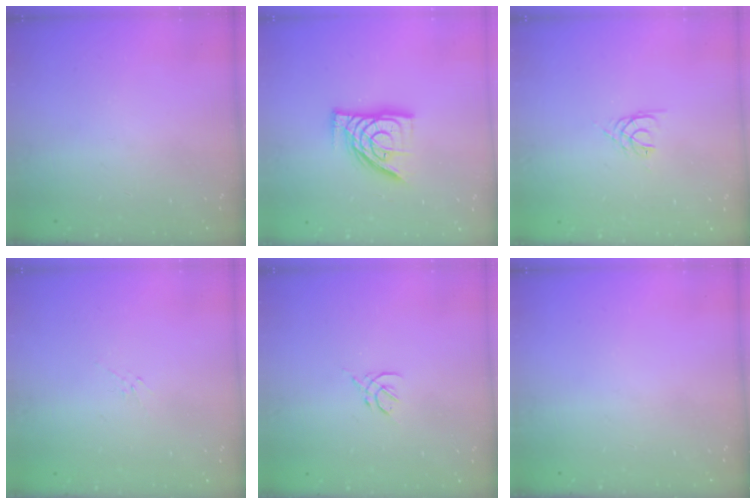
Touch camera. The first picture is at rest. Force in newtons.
{"total": 13.3, "press": 13.2, "slide": 1.5}
{"total": 3.6, "press": 3.6, "slide": 0.5}
{"total": 2.1, "press": 2.0, "slide": 0.6}
{"total": 2.6, "press": 2.5, "slide": 0.7}
{"total": 0.0}